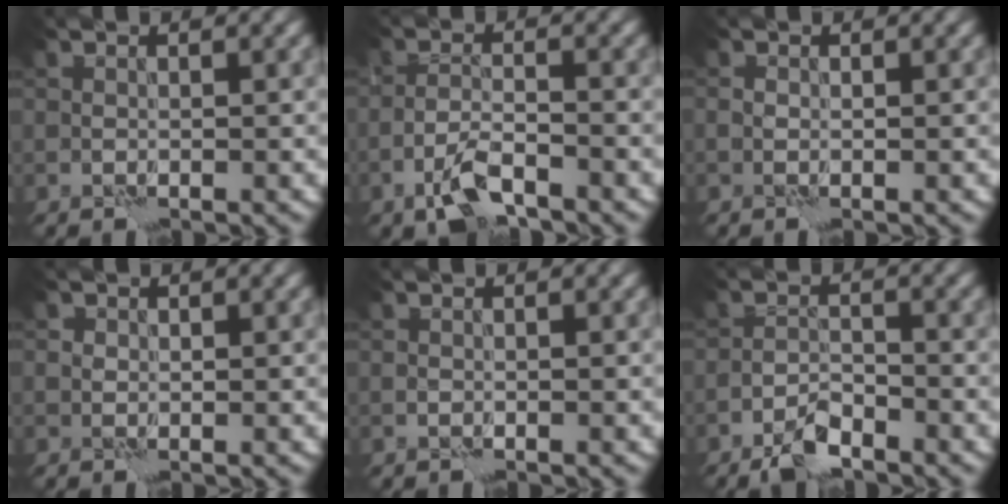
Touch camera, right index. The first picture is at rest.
{"total": 3.6, "force": [-2.5, 1.2, 2.4], "torque": [-0.052, 0.005, -0.056]}
{"total": 0.8, "force": [0.0, 0.6, 0.4], "torque": [-0.012, -0.004, -0.001]}
{"total": 0.5, "force": [0.2, 0.5, 0.0], "torque": [0.003, 0.003, -0.001]}
{"total": 0.0}
{"total": 3.0, "force": [-2.4, 0.9, 1.6], "torque": [-0.031, 0.004, -0.051]}